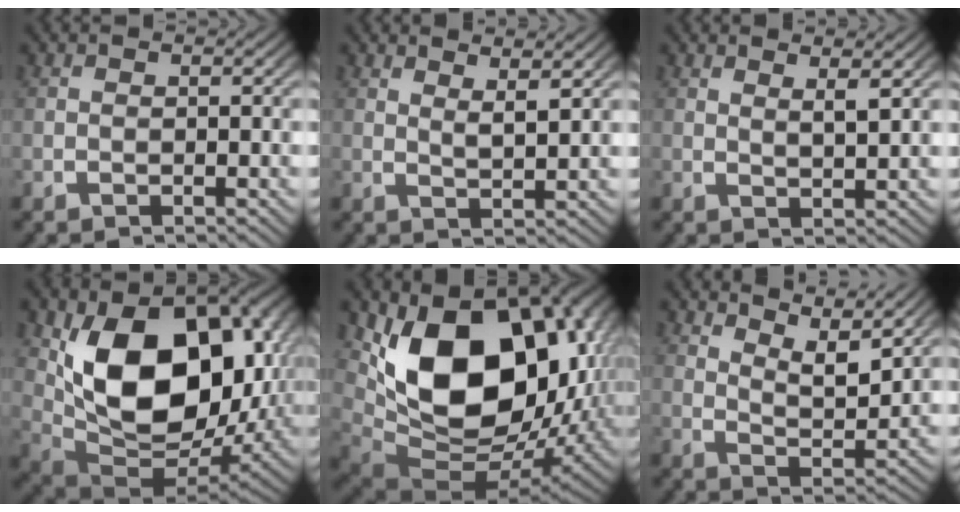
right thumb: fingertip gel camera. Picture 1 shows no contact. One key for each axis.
{"total": 2.7, "fx": 2.4, "fy": 0.4, "fz": 1.2, "tx": -0.021, "ty": -0.003, "tz": 0.046}
{"total": 2.2, "fx": 1.9, "fy": 0.2, "fz": 1.0, "tx": -0.019, "ty": -0.003, "tz": 0.038}
{"total": 17.9, "fx": -0.1, "fy": 11.6, "fz": 13.7, "tx": -0.262, "ty": -0.058, "tz": 0.024}
{"total": 20.0, "fx": -0.2, "fy": 13.1, "fz": 15.0, "tx": -0.291, "ty": -0.068, "tz": 0.028}
{"total": 5.0, "fx": 3.7, "fy": 1.5, "fz": 2.9, "tx": -0.054, "ty": -0.011, "tz": 0.068}